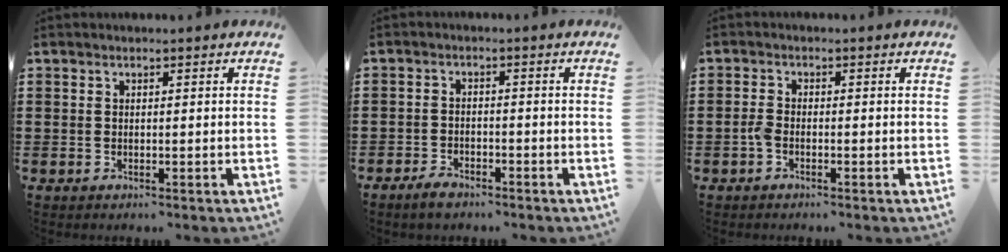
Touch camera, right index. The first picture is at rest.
{"total": 2.2, "force": [-2.0, 0.9, 0.5], "torque": [-0.013, 0.008, -0.041]}
{"total": 1.6, "force": [-0.9, 0.7, 1.1], "torque": [-0.038, -0.004, -0.022]}